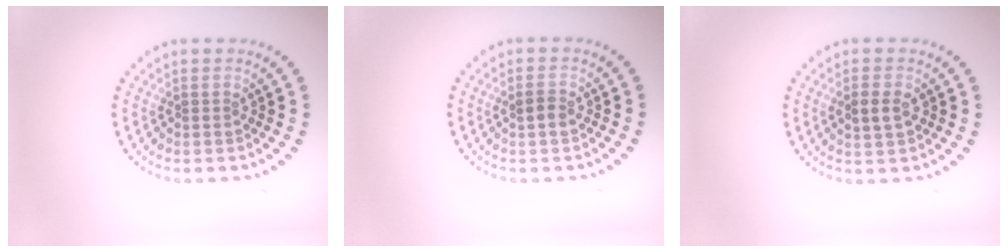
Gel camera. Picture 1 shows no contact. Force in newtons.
{"total": 1.3, "press": 1.2, "slide": 0.3}
{"total": 2.2, "press": 2.2, "slide": 0.3}